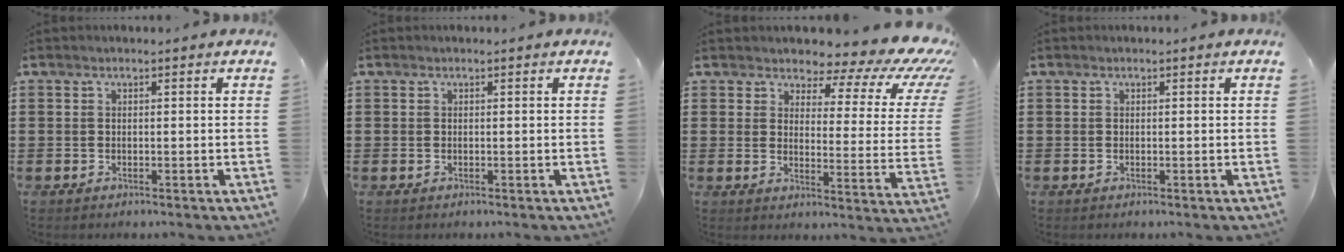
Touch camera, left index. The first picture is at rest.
{"total": 0.0}
{"total": 5.8, "force": [4.3, 2.4, 3.1], "torque": [-0.061, -0.035, 0.068]}
{"total": 0.0}